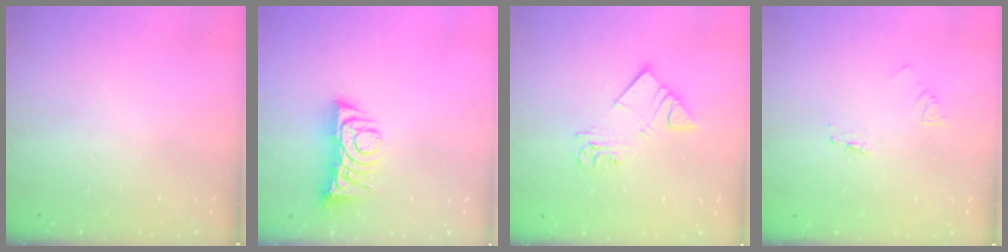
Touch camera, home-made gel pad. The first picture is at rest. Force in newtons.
{"total": 7.1, "press": 7.0, "slide": 1.0}
{"total": 5.9, "press": 5.9, "slide": 0.4}
{"total": 2.1, "press": 2.1, "slide": 0.1}